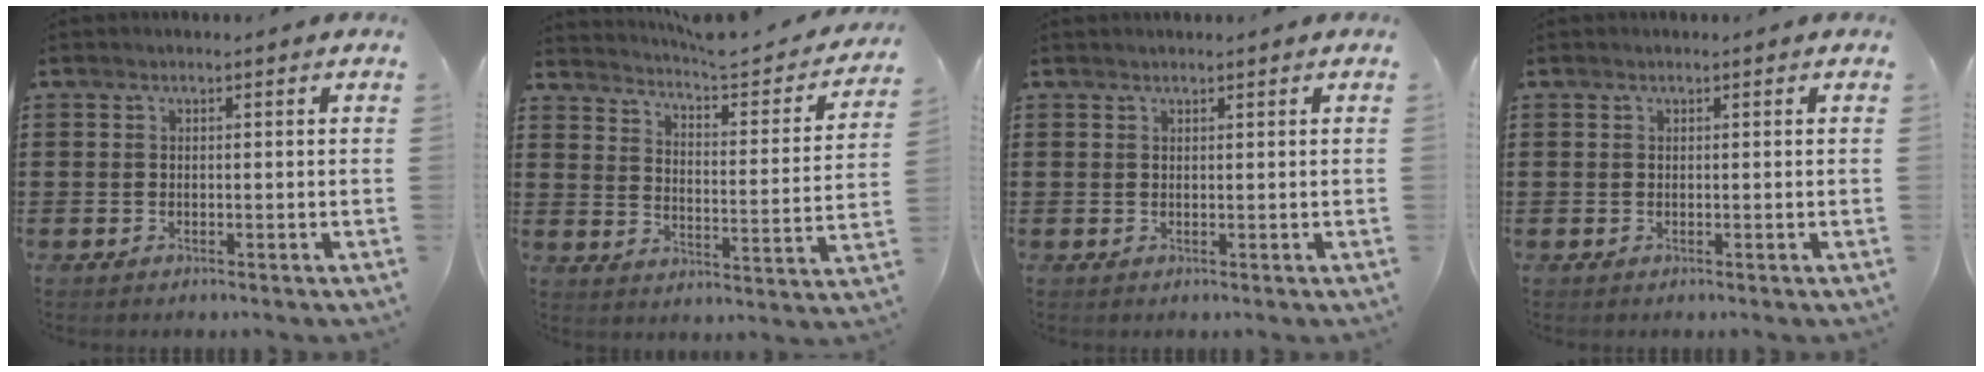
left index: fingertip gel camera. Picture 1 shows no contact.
{"total": 4.6, "force": [4.4, -0.1, 1.4], "torque": [-0.044, -0.036, 0.066]}
{"total": 0.7, "force": [0.7, 0.1, 0.1], "torque": [-0.004, 0.000, 0.014]}
{"total": 0.0}